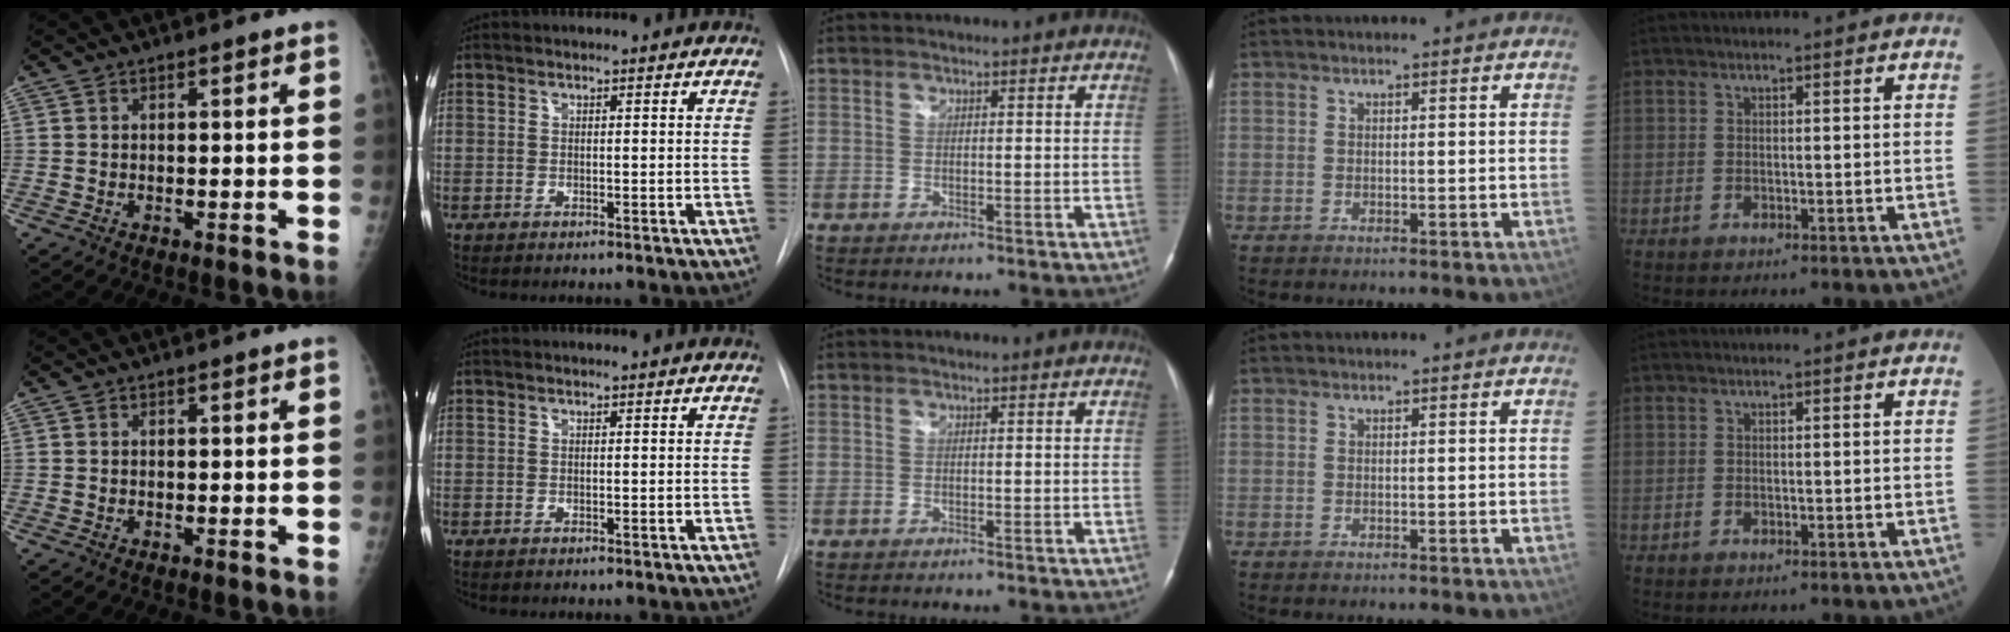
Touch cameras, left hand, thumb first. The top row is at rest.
{}